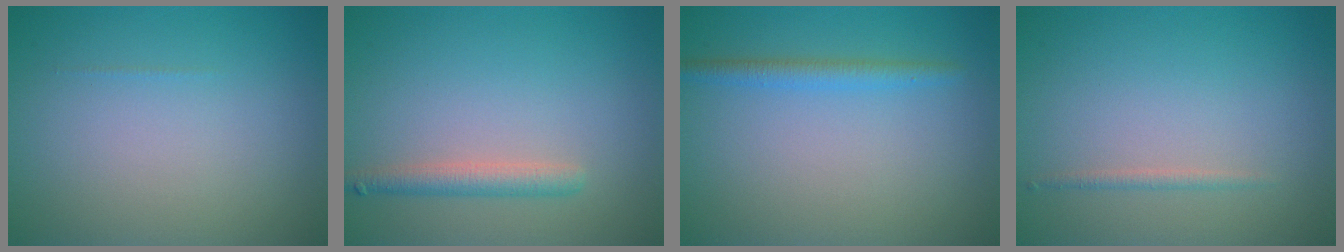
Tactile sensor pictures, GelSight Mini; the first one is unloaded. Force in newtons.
{"total": 2.2, "press": 2.2, "slide": 0.1}
{"total": 1.8, "press": 1.8, "slide": 0.0}
{"total": 0.8, "press": 0.8, "slide": 0.0}